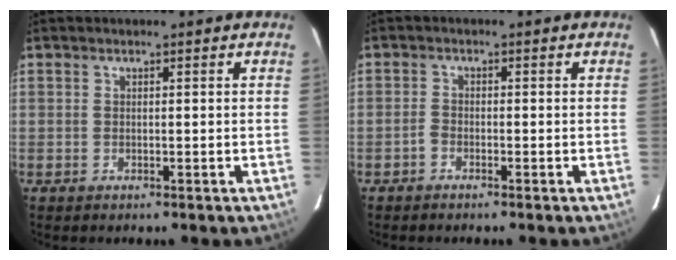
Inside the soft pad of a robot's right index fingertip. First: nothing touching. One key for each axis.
{"total": 1.4, "fx": -1.1, "fy": 0.5, "fz": 0.5, "tx": -0.018, "ty": 0.003, "tz": -0.027}